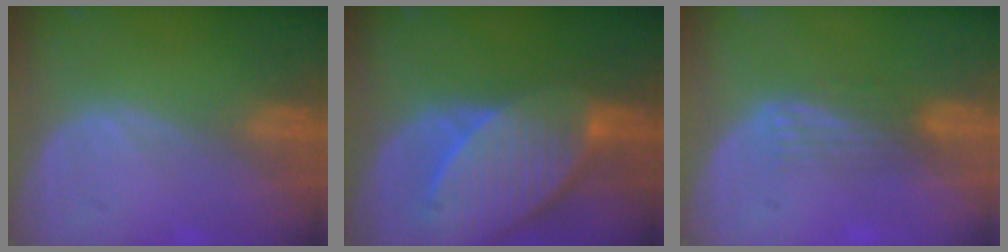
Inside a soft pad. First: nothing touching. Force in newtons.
{"total": 10.5, "press": 9.3, "slide": 5.0}
{"total": 3.3, "press": 2.8, "slide": 1.8}